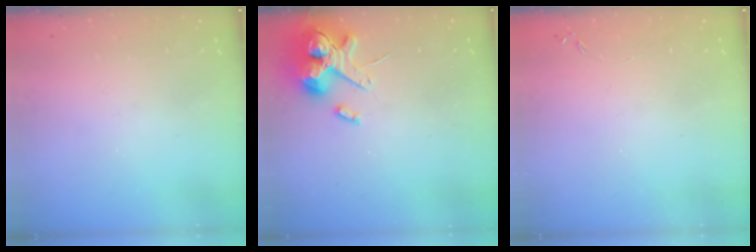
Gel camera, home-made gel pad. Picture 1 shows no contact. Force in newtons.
{"total": 12.3, "press": 12.1, "slide": 2.1}
{"total": 0.0}